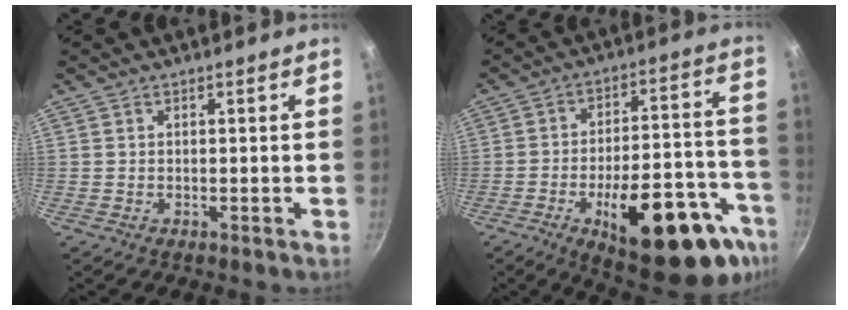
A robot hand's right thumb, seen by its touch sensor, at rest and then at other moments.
{"total": 25.6, "force": [-12.5, 10.5, 19.8], "torque": [-0.215, 0.058, -0.167]}